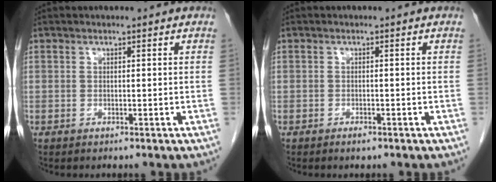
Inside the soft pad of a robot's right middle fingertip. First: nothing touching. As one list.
[{"total": 0.9, "force": [-0.7, 0.3, 0.5], "torque": [-0.010, 0.000, -0.008]}]